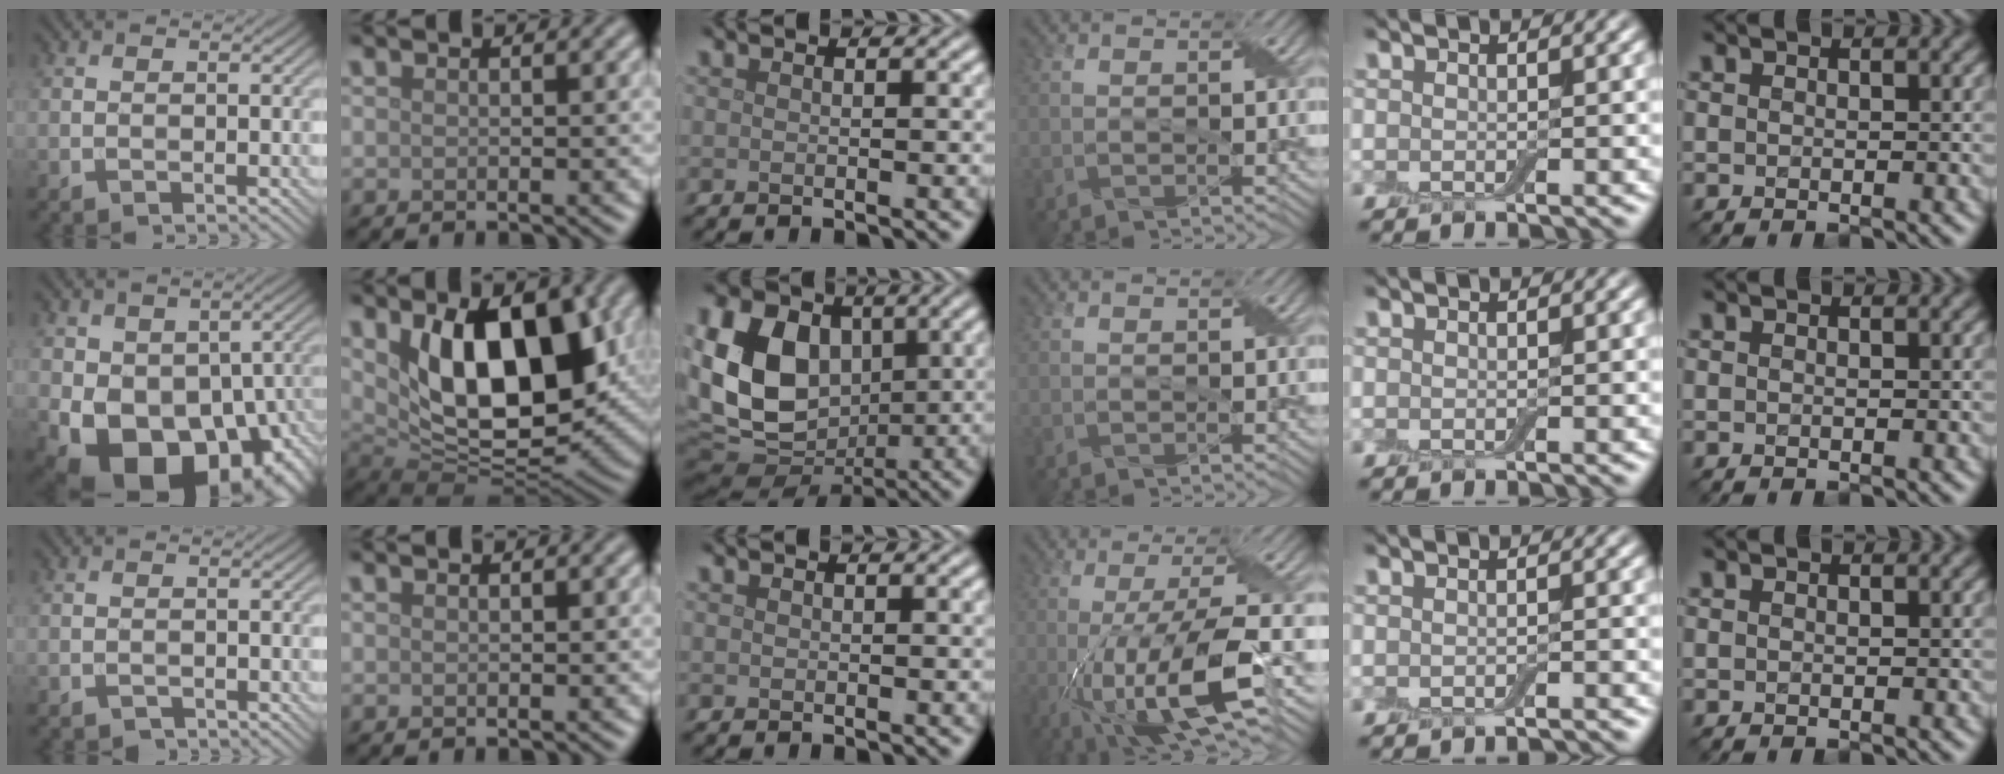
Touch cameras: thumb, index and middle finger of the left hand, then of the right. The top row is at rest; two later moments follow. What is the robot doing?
{"motion": "peel", "object": "aluminum foil"}